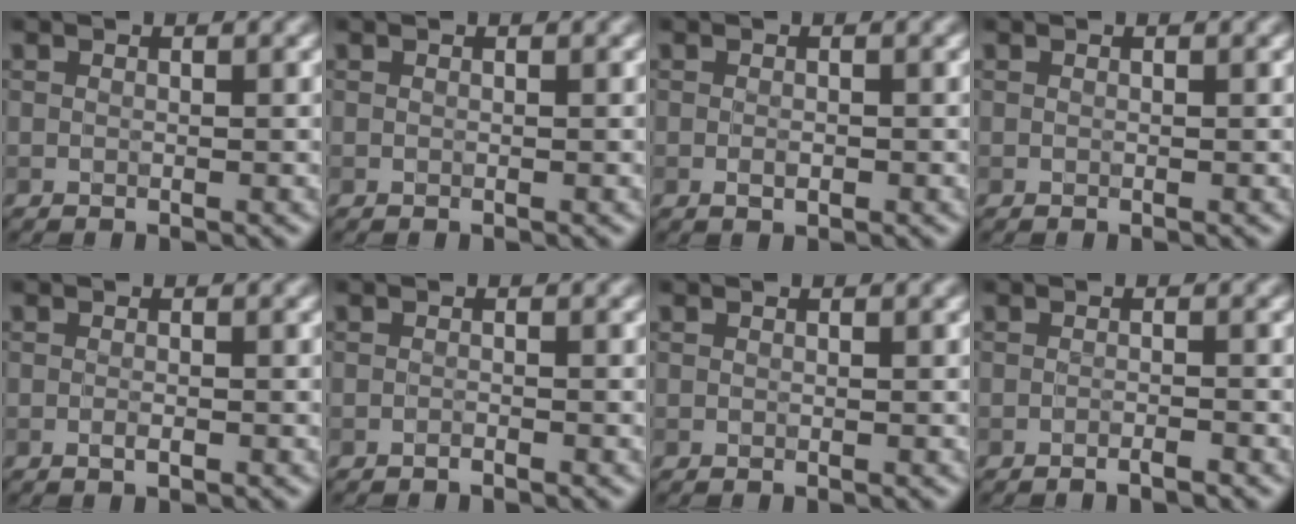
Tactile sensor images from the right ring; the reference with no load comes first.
{"total": 0.0}
{"total": 0.9, "force": [-0.2, 0.5, 0.7], "torque": [-0.014, -0.001, -0.003]}
{"total": 0.0}
{"total": 0.8, "force": [-0.3, 0.2, 0.7], "torque": [-0.014, -0.002, -0.006]}
{"total": 0.6, "force": [-0.5, 0.1, 0.2], "torque": [-0.001, 0.002, -0.010]}
{"total": 0.0}
{"total": 1.2, "force": [-0.9, 0.2, 0.8], "torque": [-0.008, 0.001, -0.019]}